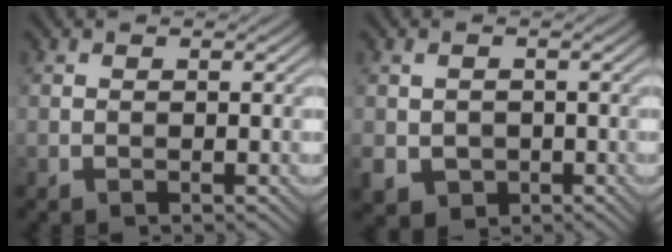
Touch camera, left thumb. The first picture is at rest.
{"total": 3.4, "force": [-0.9, 2.9, 1.4], "torque": [-0.045, -0.013, -0.013]}